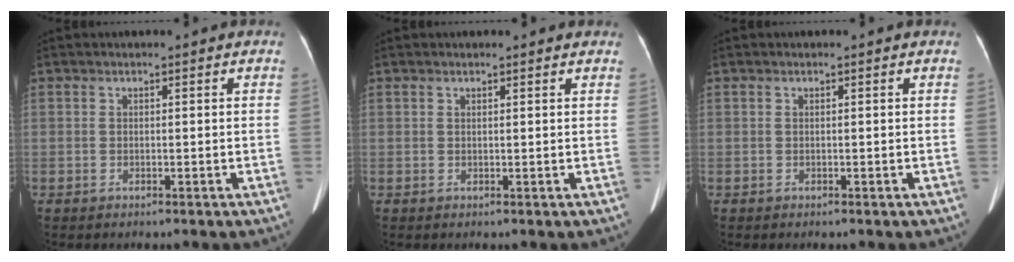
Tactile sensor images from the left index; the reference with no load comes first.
{"total": 1.6, "force": [1.6, 0.1, 0.4], "torque": [-0.008, -0.001, 0.013]}
{"total": 0.0}